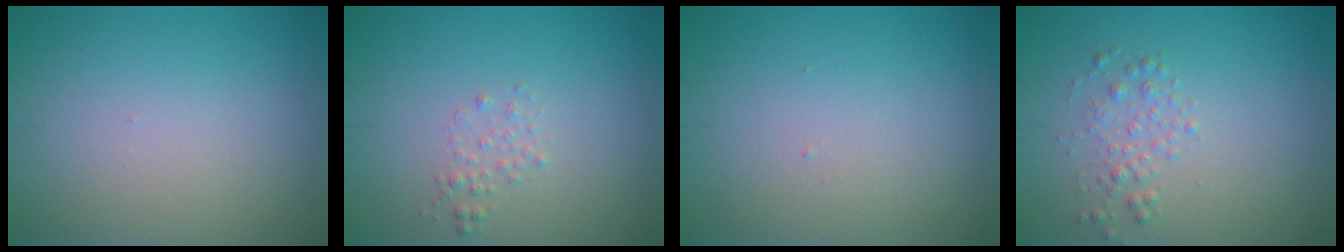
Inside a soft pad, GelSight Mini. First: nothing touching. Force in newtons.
{"total": 1.0, "press": 1.0, "slide": 0.0}
{"total": 0.0}
{"total": 1.6, "press": 1.6, "slide": 0.0}